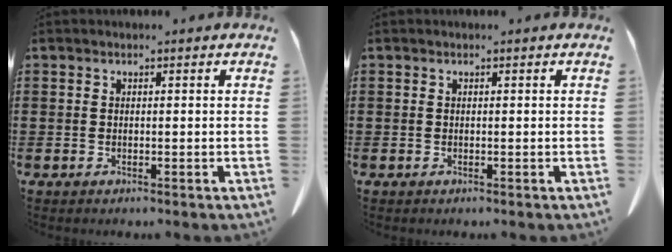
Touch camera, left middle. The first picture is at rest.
{"total": 0.0}